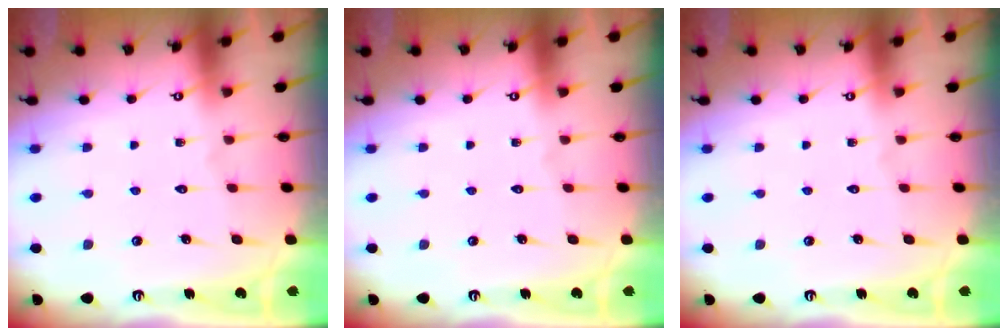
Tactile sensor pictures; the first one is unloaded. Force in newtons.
{"total": 0.0}
{"total": 0.0}